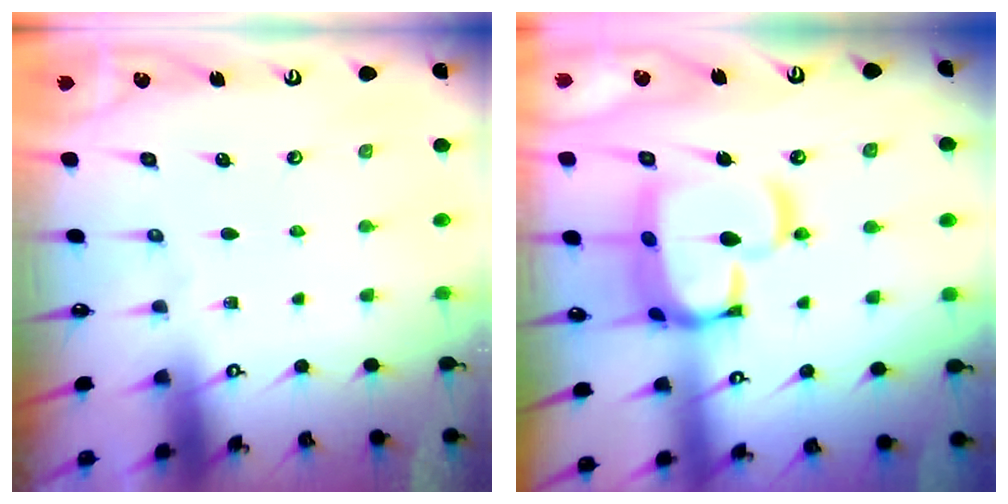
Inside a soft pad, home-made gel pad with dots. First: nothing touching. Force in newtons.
{"total": 12.9, "press": 12.8, "slide": 1.5}